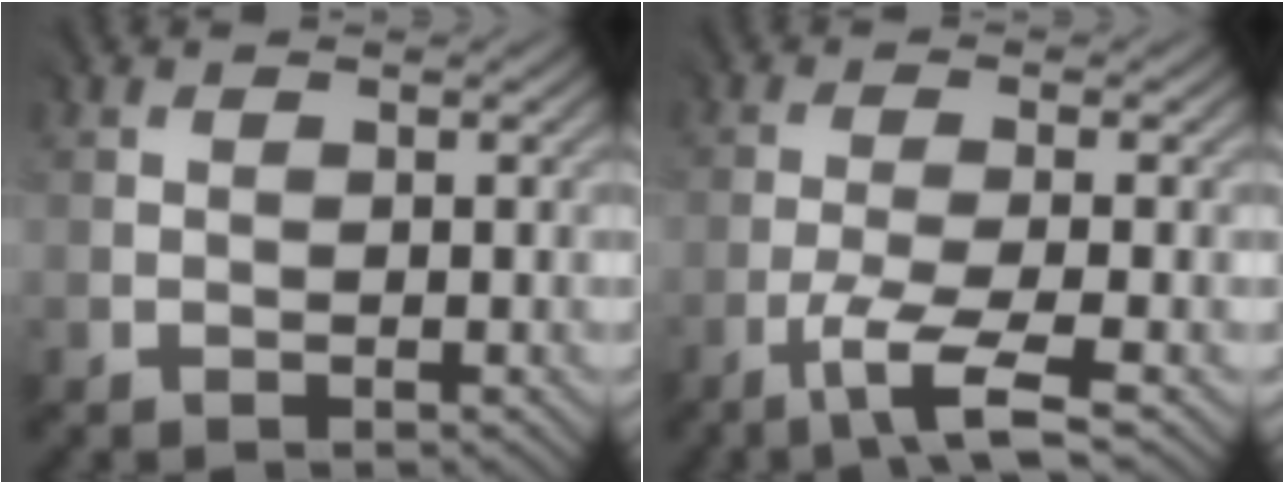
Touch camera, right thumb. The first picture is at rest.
{"total": 5.1, "force": [-3.1, 0.5, 4.0], "torque": [-0.082, -0.005, -0.064]}